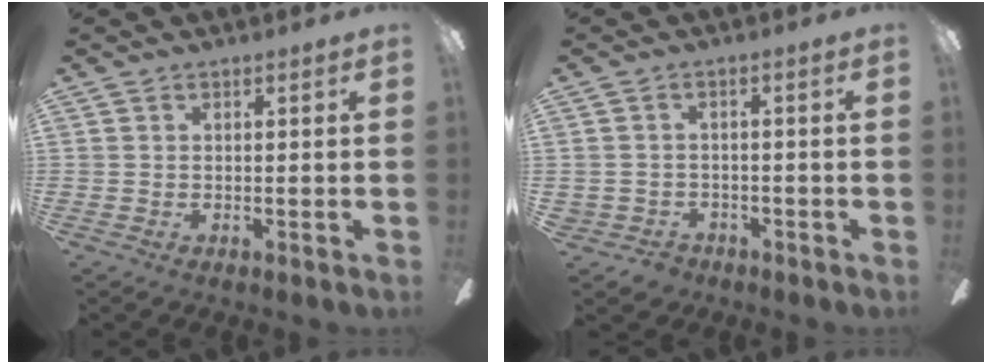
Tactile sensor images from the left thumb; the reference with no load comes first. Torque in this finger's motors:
{"motor_torque": [-0.03, 0.03, 0.19, -0.10, 0.04]}